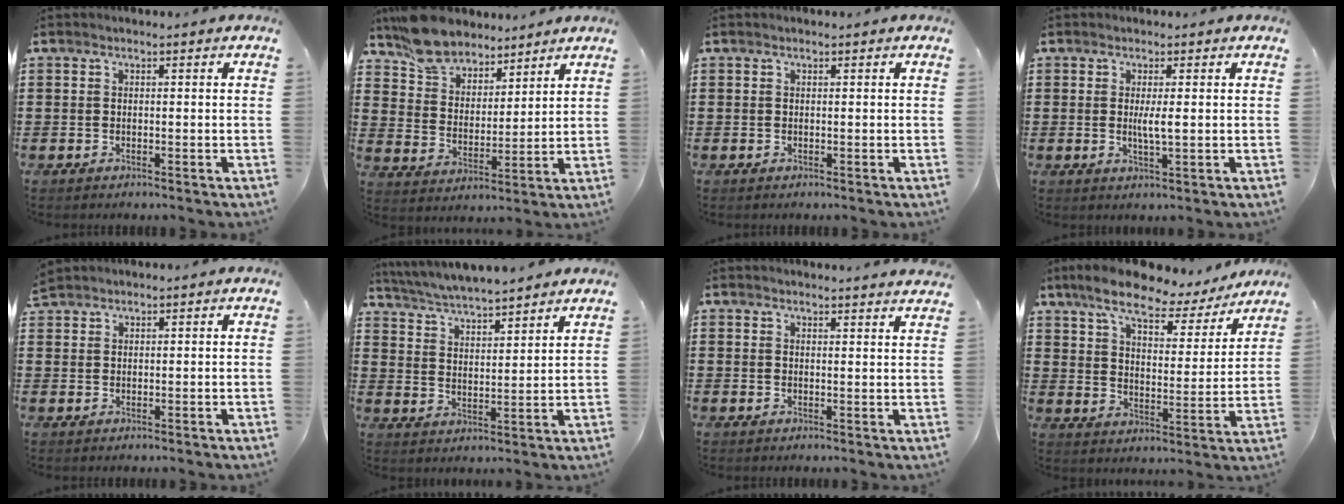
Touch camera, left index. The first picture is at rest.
{"total": 8.6, "force": [7.7, 3.4, 1.6], "torque": [-0.072, -0.026, 0.148]}
{"total": 0.0}
{"total": 2.7, "force": [0.3, 0.3, 2.7], "torque": [-0.052, -0.004, 0.004]}
{"total": 1.8, "force": [1.7, 0.4, 0.1], "torque": [-0.005, 0.002, 0.034]}
{"total": 5.0, "force": [5.0, -0.1, 0.7], "torque": [-0.037, -0.026, 0.087]}
{"total": 2.1, "force": [2.1, -0.2, 0.1], "torque": [-0.008, -0.005, 0.041]}
{"total": 8.4, "force": [7.2, 1.8, 3.9], "torque": [-0.099, -0.034, 0.123]}